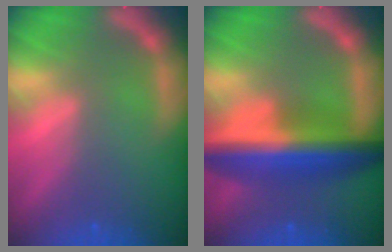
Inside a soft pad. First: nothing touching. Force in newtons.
{"total": 10.0}